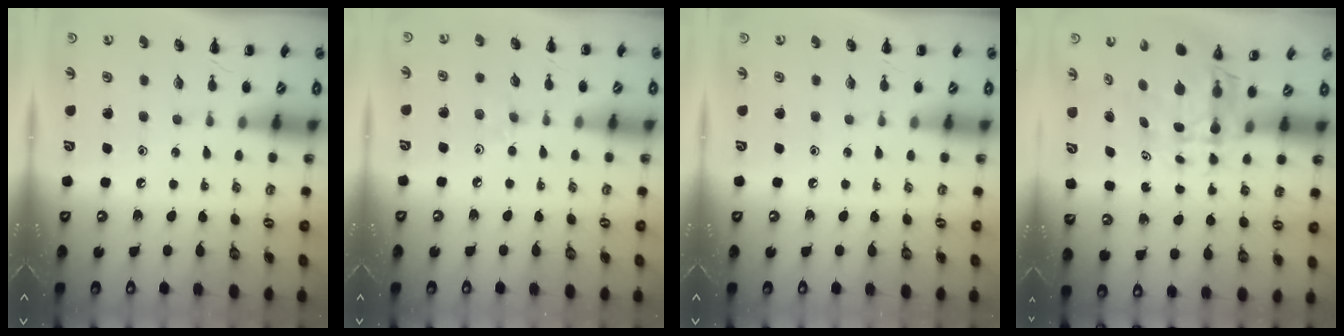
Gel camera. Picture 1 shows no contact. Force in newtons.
{"total": 5.5, "press": 5.3, "slide": 1.6}
{"total": 0.0}
{"total": 6.3, "press": 6.2, "slide": 1.5}